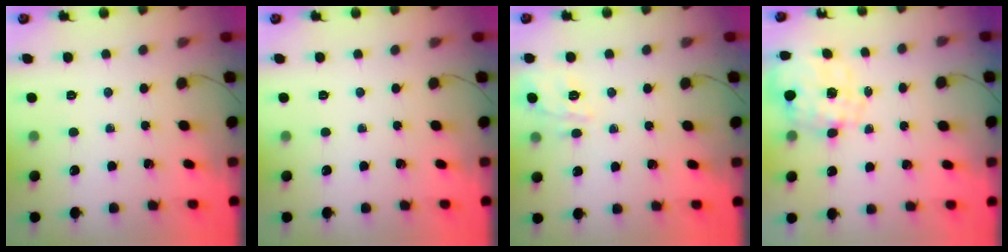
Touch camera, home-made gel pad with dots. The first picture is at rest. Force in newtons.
{"total": 0.0}
{"total": 4.5, "press": 4.4, "slide": 0.8}
{"total": 2.5, "press": 2.3, "slide": 1.0}